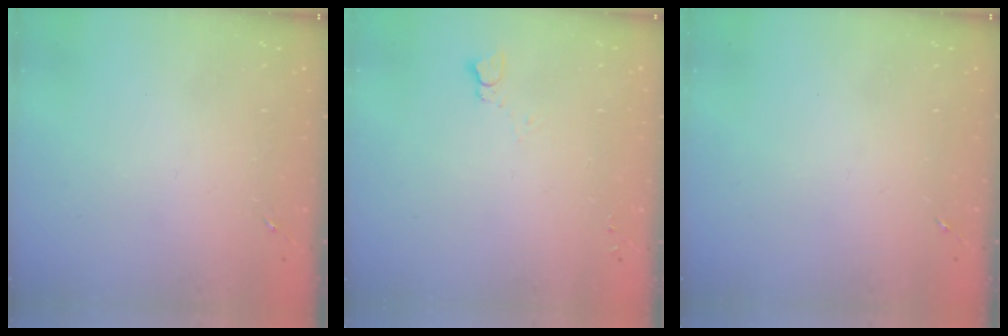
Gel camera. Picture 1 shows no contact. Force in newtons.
{"total": 2.5, "press": 2.5, "slide": 0.2}
{"total": 0.0}